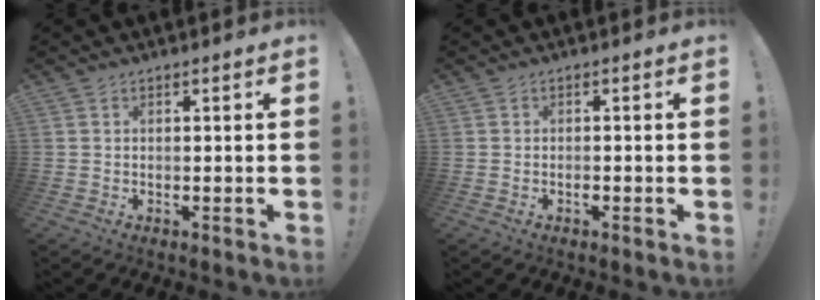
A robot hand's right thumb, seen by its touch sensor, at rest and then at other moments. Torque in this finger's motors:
{"motor_torque": [0.14, 0.01, -0.15, -0.18, 0.03]}